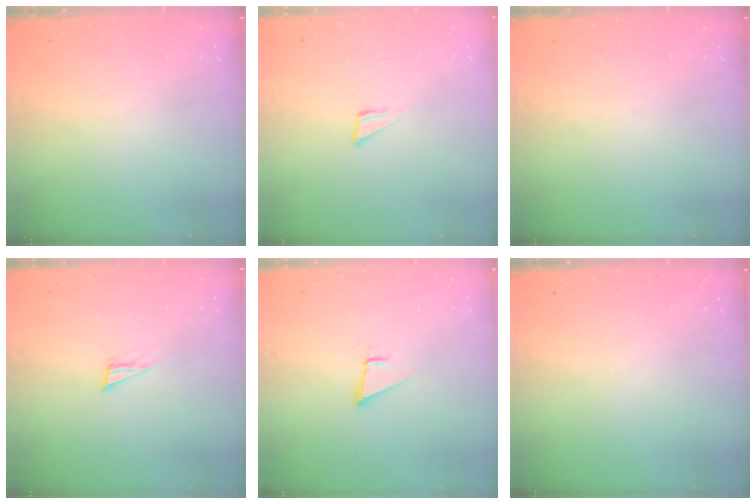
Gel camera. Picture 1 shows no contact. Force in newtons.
{"total": 2.7, "press": 2.7, "slide": 0.2}
{"total": 0.0}
{"total": 4.8, "press": 4.7, "slide": 0.6}
{"total": 1.9, "press": 1.9, "slide": 0.0}
{"total": 0.0}